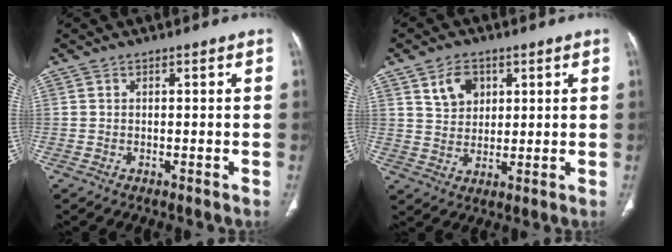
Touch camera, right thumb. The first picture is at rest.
{"total": 6.5, "force": [3.1, 4.7, 3.3], "torque": [-0.038, -0.015, 0.059]}